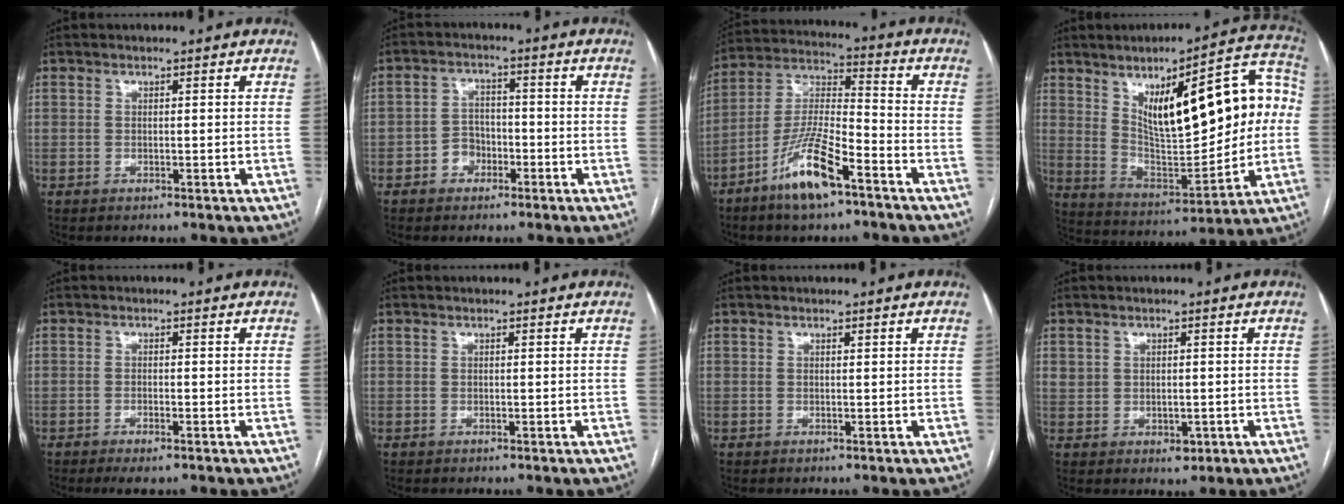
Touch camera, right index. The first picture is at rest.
{"total": 3.9, "force": [-1.9, 3.1, 1.4], "torque": [-0.020, 0.015, -0.034]}
{"total": 12.4, "force": [-7.4, 2.3, 9.7], "torque": [-0.198, -0.009, -0.140]}
{"total": 22.7, "force": [4.2, 6.9, 21.2], "torque": [-0.318, 0.030, 0.073]}
{"total": 2.8, "force": [-1.8, 0.6, 2.0], "torque": [-0.035, -0.004, -0.028]}
{"total": 0.0}
{"total": 0.0}
{"total": 3.0, "force": [0.0, 2.5, 1.6], "torque": [-0.026, 0.003, 0.012]}